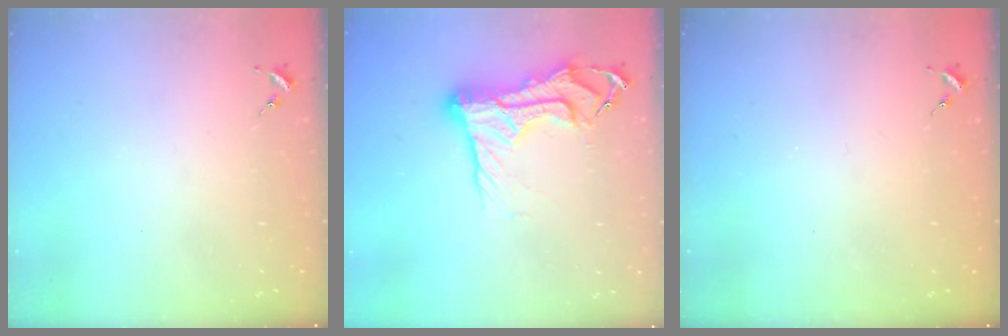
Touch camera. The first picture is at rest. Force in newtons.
{"total": 18.5, "press": 18.4, "slide": 1.8}
{"total": 0.8, "press": 0.8, "slide": 0.0}